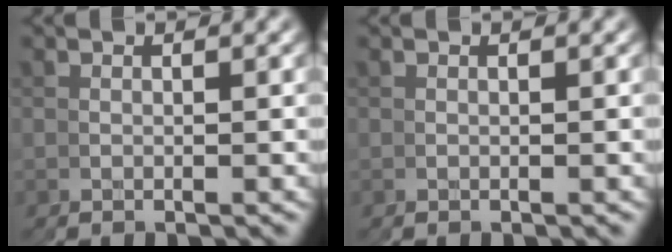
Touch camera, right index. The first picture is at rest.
{"total": 0.0}